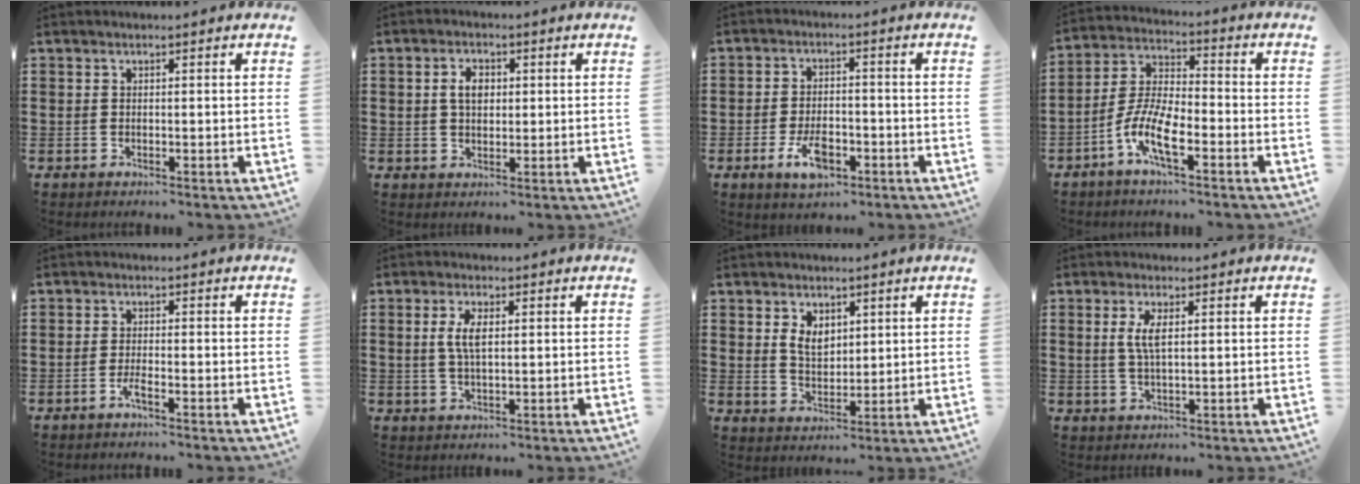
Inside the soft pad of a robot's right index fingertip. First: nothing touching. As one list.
[{"total": 3.6, "force": [0.6, 2.2, 2.8], "torque": [-0.053, 0.009, 0.006]}, {"total": 6.2, "force": [-2.8, 2.9, 4.7], "torque": [-0.102, 0.000, -0.054]}, {"total": 8.0, "force": [-4.2, 2.5, 6.4], "torque": [-0.161, -0.010, -0.087]}, {"total": 2.0, "force": [-1.2, 0.2, 1.6], "torque": [-0.035, -0.006, -0.024]}, {"total": 4.4, "force": [0.8, 1.7, 4.0], "torque": [-0.083, 0.008, 0.011]}, {"total": 4.2, "force": [1.8, 2.9, 2.4], "torque": [-0.049, 0.007, 0.030]}, {"total": 3.8, "force": [1.0, 1.1, 3.6], "torque": [-0.073, 0.006, 0.014]}]